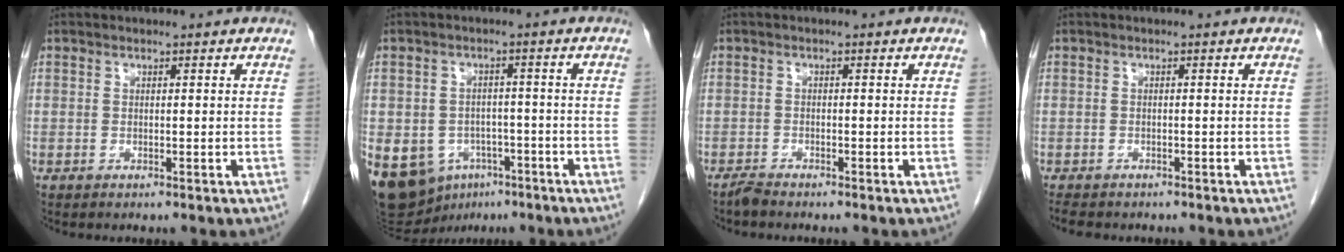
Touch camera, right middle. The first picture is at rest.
{"total": 17.4, "force": [-8.3, 13.2, 7.9], "torque": [-0.203, 0.004, -0.111]}
{"total": 1.3, "force": [-1.3, 0.1, 0.3], "torque": [-0.013, -0.003, -0.025]}
{"total": 4.6, "force": [-3.9, 1.7, 1.8], "torque": [-0.036, -0.011, -0.052]}